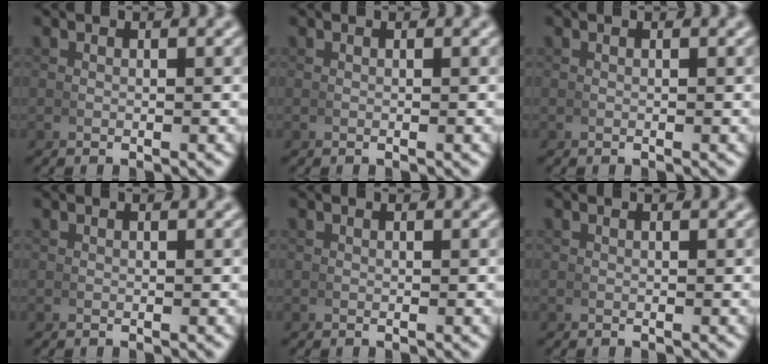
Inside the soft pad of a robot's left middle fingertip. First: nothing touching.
{"total": 0.0}
{"total": 0.0}
{"total": 0.0}
{"total": 0.0}
{"total": 0.0}